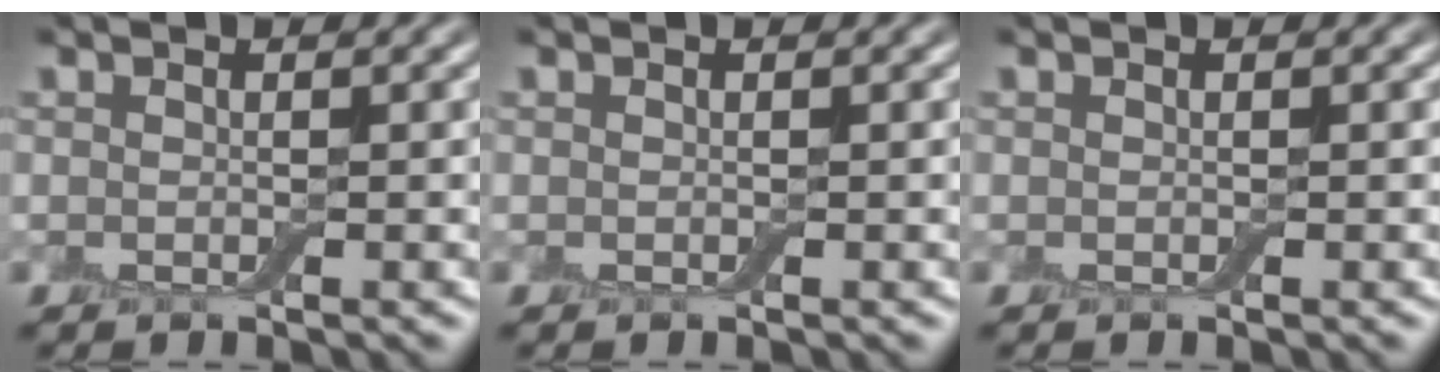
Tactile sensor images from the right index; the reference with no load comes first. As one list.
[{"total": 0.0}, {"total": 0.0}]